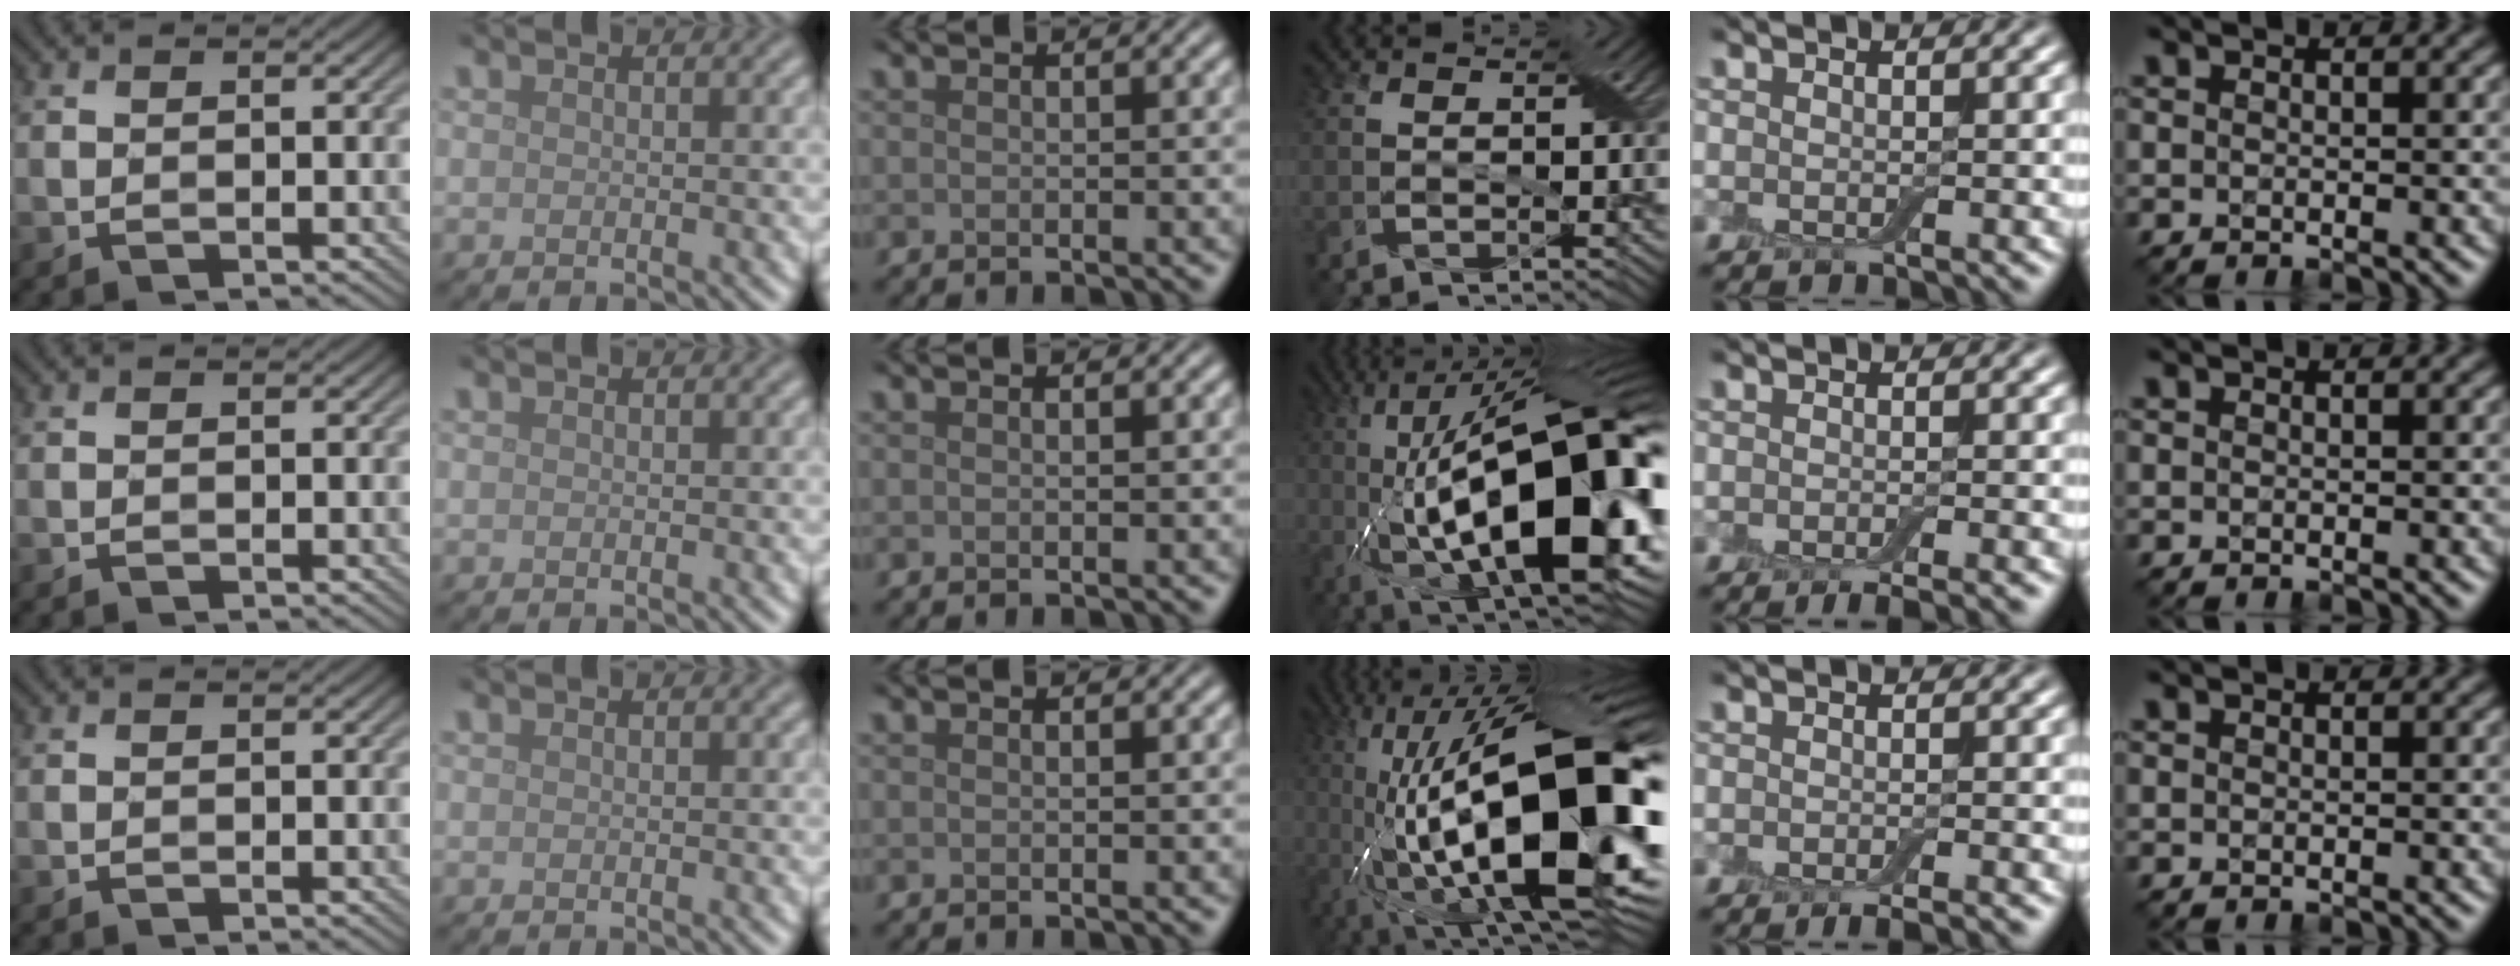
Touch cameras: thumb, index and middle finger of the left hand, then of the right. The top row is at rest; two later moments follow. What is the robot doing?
{"motion": "open", "object": "airpods case & airpods"}